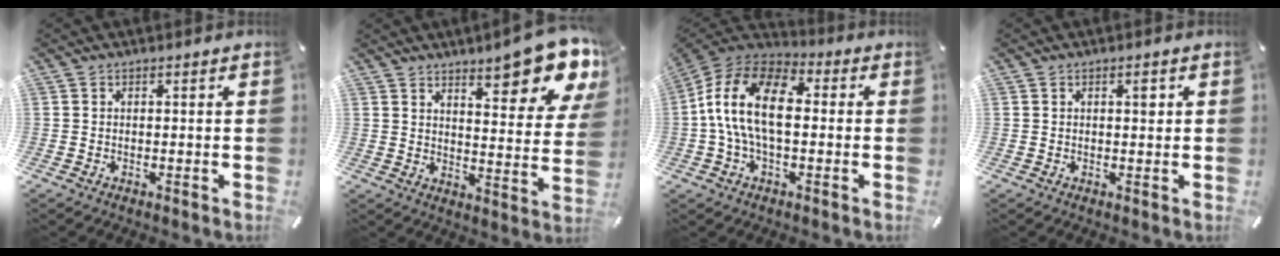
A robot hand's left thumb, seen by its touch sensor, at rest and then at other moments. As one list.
[{"total": 14.2, "force": [10.6, 4.2, 8.4], "torque": [-0.104, -0.078, 0.175]}, {"total": 15.5, "force": [-0.9, 9.0, 12.6], "torque": [-0.268, 0.013, -0.020]}, {"total": 2.1, "force": [0.7, 1.0, 1.7], "torque": [-0.019, -0.002, 0.008]}]